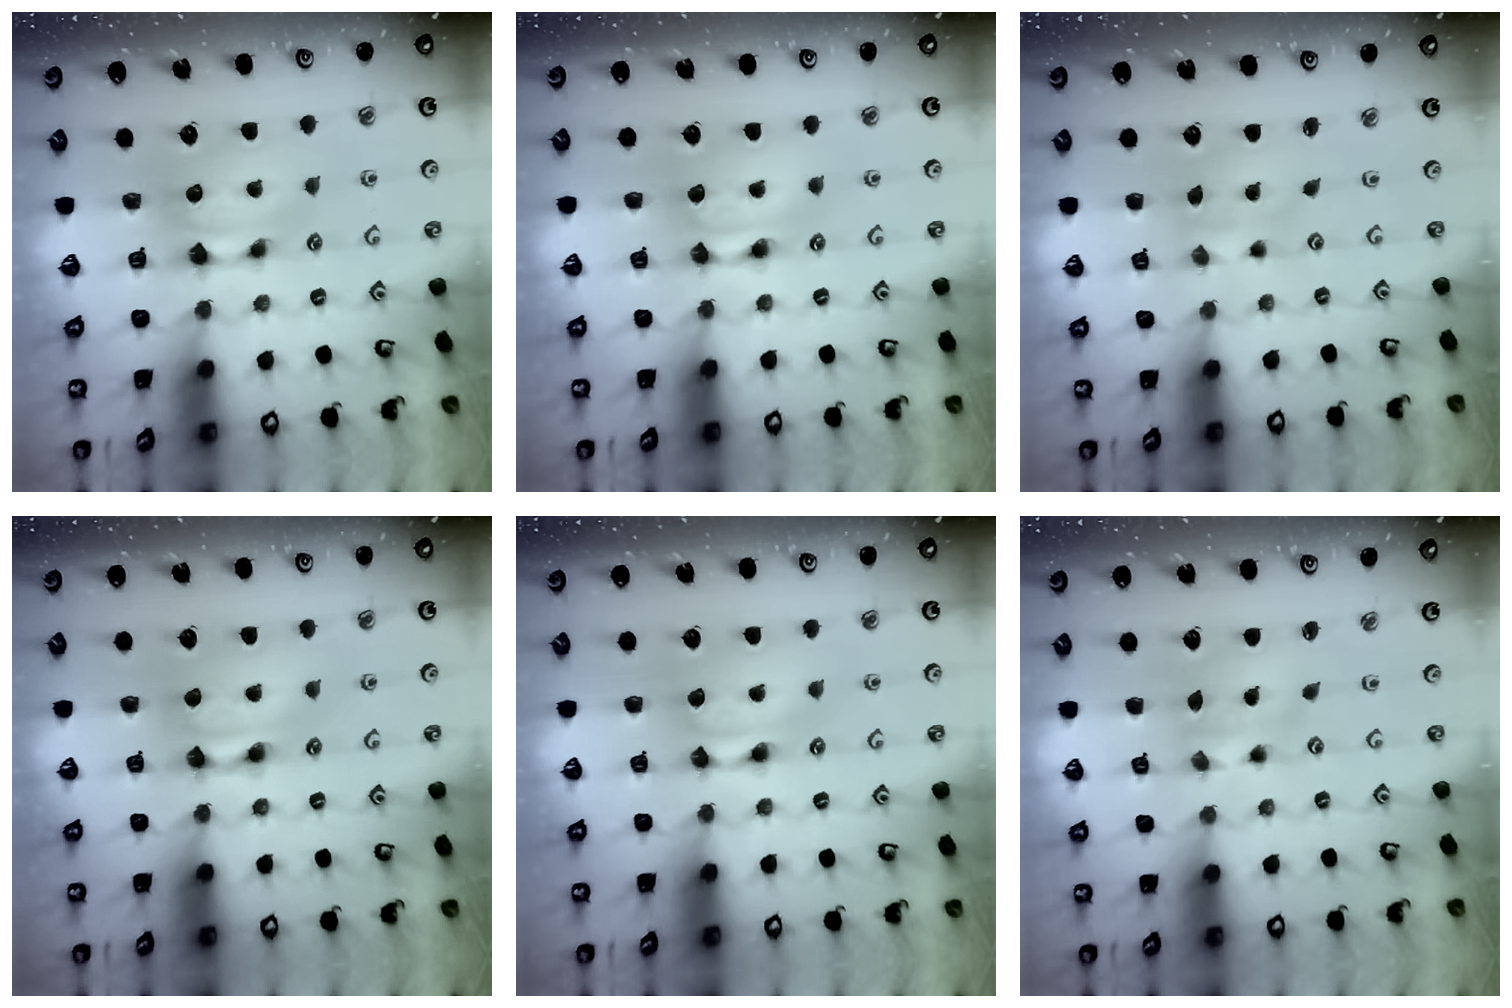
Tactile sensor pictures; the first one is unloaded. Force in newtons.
{"total": 1.7, "press": 1.7, "slide": 0.1}
{"total": 2.8, "press": 2.7, "slide": 0.9}
{"total": 2.2, "press": 2.2, "slide": 0.1}
{"total": 1.7, "press": 1.7, "slide": 0.2}
{"total": 2.3, "press": 2.1, "slide": 0.9}